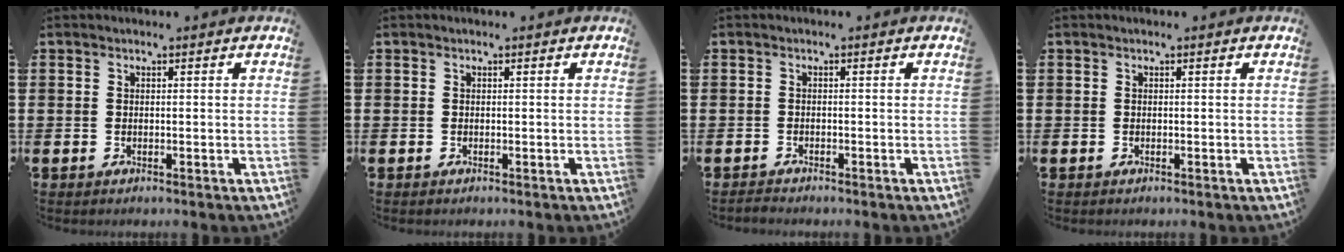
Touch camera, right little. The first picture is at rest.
{"total": 0.0}
{"total": 0.6, "force": [-0.6, 0.1, 0.1], "torque": [-0.005, -0.001, -0.013]}
{"total": 0.0}